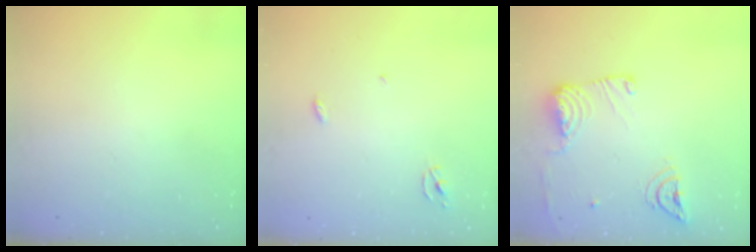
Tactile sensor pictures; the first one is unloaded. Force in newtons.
{"total": 2.5, "press": 2.5, "slide": 0.1}
{"total": 12.8, "press": 12.7, "slide": 1.6}